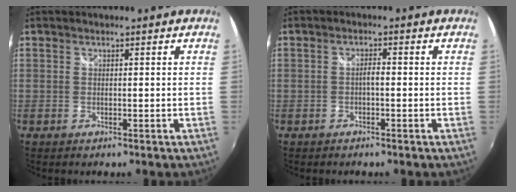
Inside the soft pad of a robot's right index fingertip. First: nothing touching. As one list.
[{"total": 1.4, "force": [-0.5, 0.4, 1.2], "torque": [-0.023, 0.005, -0.010]}]